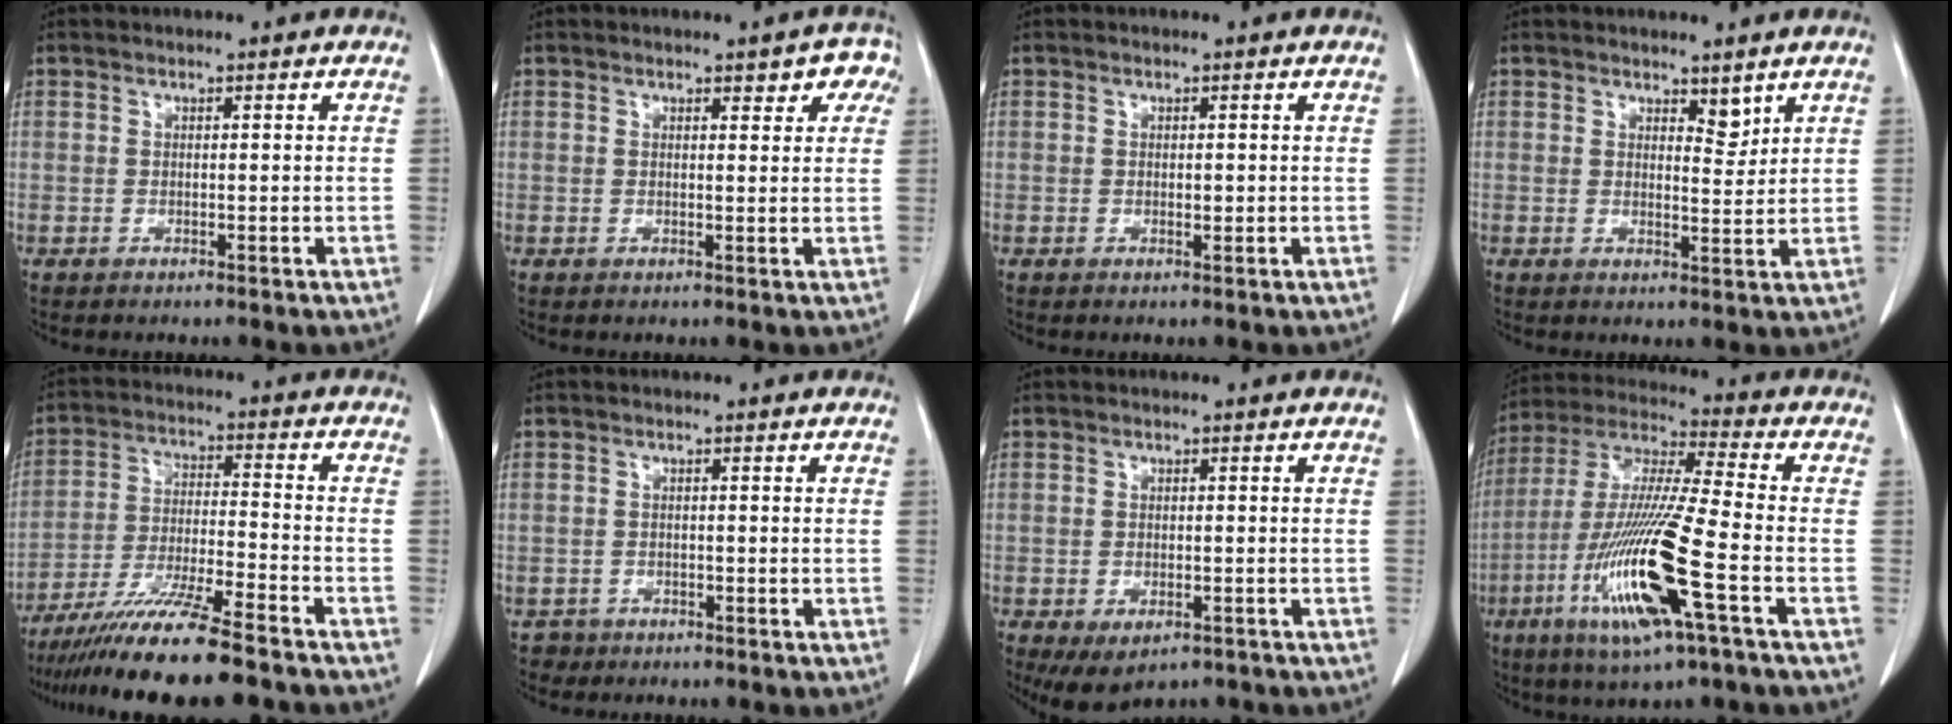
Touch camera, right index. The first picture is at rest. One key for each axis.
{"total": 3.8, "fx": 2.1, "fy": 1.5, "fz": 2.8, "tx": -0.019, "ty": 0.009, "tz": 0.019}
{"total": 0.7, "fx": 0.0, "fy": 0.4, "fz": 0.6, "tx": -0.007, "ty": 0.000, "tz": 0.001}
{"total": 2.8, "fx": 2.1, "fy": 1.0, "fz": 1.5, "tx": -0.019, "ty": -0.010, "tz": 0.035}
{"total": 13.9, "fx": -11.3, "fy": -0.4, "fz": 8.1, "tx": -0.138, "ty": -0.032, "tz": -0.193}
{"total": 1.6, "fx": -1.0, "fy": 1.1, "fz": -0.4, "tx": 0.001, "ty": 0.006, "tz": -0.019}
{"total": 5.5, "fx": -3.4, "fy": 3.0, "fz": 3.2, "tx": -0.050, "ty": -0.008, "tz": -0.044}
{"total": 18.1, "fx": -6.6, "fy": 0.6, "fz": 16.8, "tx": -0.357, "ty": -0.025, "tz": -0.125}